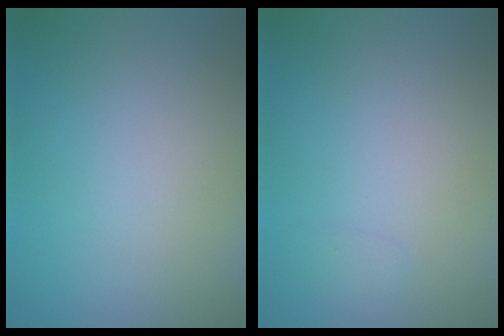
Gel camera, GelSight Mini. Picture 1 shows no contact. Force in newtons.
{"total": 0.6, "press": 0.6, "slide": 0.1}